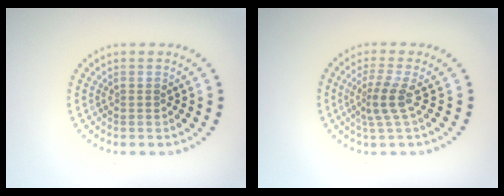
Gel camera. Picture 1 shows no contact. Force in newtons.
{"total": 2.6, "press": 1.8, "slide": 1.8}